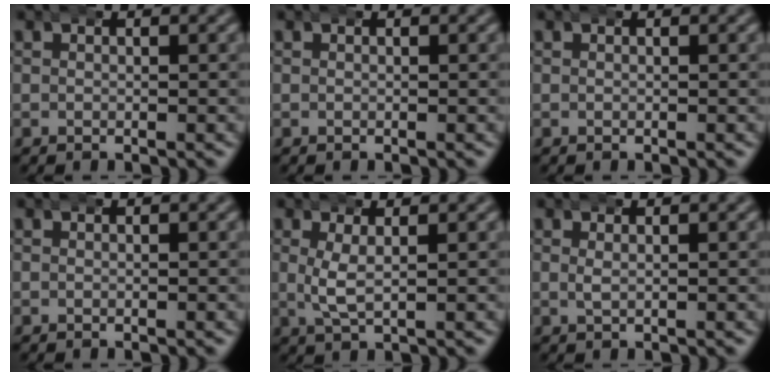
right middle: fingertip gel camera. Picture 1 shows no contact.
{"total": 0.0}
{"total": 0.0}
{"total": 0.0}
{"total": 2.7, "force": [0.6, 1.1, 2.4], "torque": [-0.050, 0.000, 0.012]}
{"total": 1.1, "force": [0.4, 0.4, 0.9], "torque": [-0.015, 0.001, 0.009]}